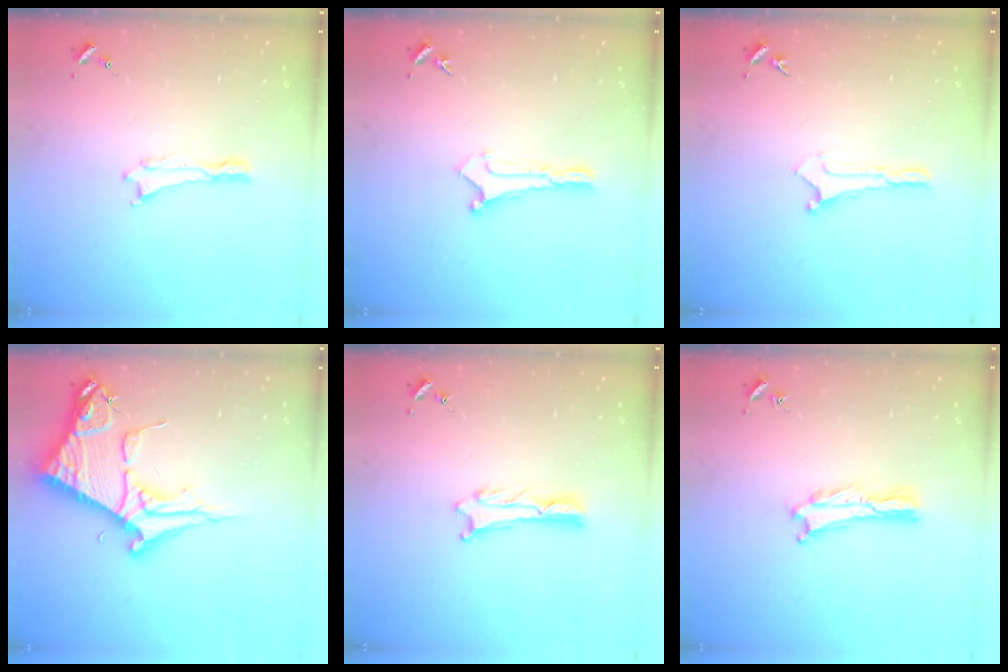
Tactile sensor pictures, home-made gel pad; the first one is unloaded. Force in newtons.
{"total": 0.0}
{"total": 0.0}
{"total": 11.0, "press": 10.9, "slide": 1.1}
{"total": 1.2, "press": 1.2, "slide": 0.0}
{"total": 0.7, "press": 0.7, "slide": 0.2}